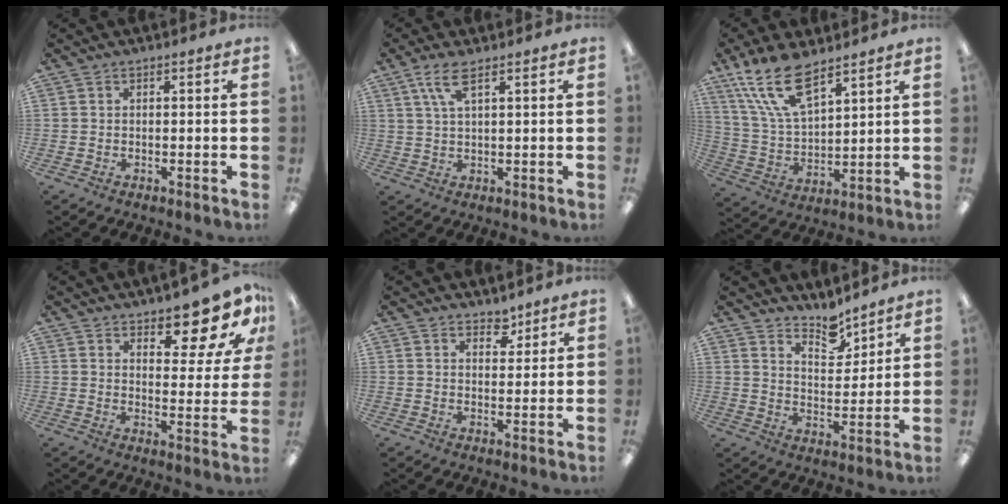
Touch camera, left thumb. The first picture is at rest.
{"total": 6.2, "force": [3.7, 1.8, 4.7], "torque": [-0.103, 0.003, 0.065]}
{"total": 16.1, "force": [10.8, 6.9, 9.7], "torque": [-0.211, -0.040, 0.194]}
{"total": 11.4, "force": [9.4, 3.7, 5.3], "torque": [-0.062, -0.072, 0.165]}
{"total": 4.1, "force": [3.5, 2.0, 0.9], "torque": [0.000, -0.023, 0.061]}
{"total": 8.2, "force": [7.3, 2.9, 2.2], "torque": [-0.019, -0.058, 0.130]}